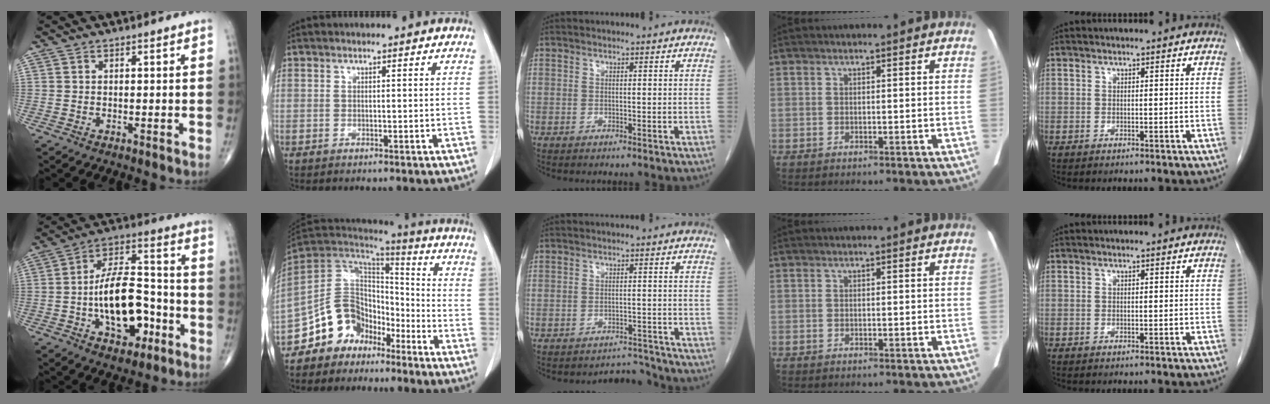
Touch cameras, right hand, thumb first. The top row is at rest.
{"thumb": {"total": 16.6, "force": [-4.8, 8.9, 13.2], "torque": [-0.191, 0.045, -0.077]}, "index": {"total": 11.3, "force": [-7.6, 8.1, 2.2], "torque": [-0.041, 0.078, -0.136]}, "middle": {"total": 3.5, "force": [-3.2, 0.0, -1.3], "torque": [0.025, 0.011, -0.041]}}